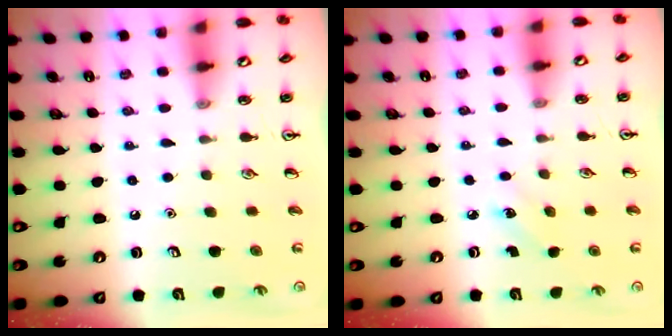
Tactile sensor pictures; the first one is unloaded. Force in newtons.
{"total": 2.4, "press": 2.3, "slide": 0.9}